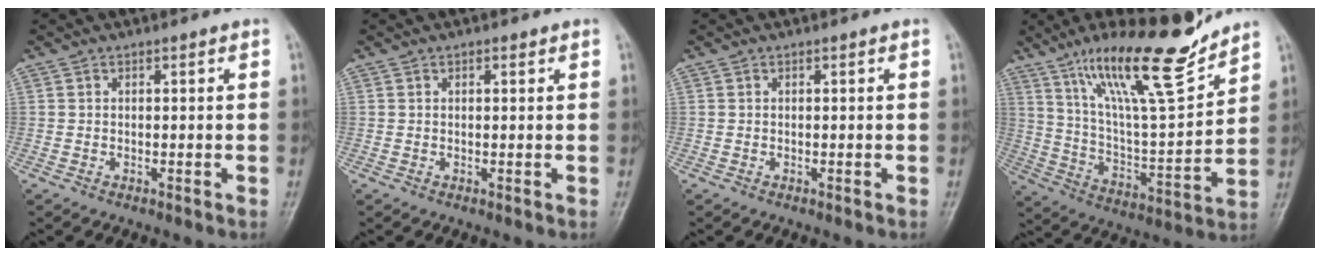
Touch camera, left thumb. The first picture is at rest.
{"total": 0.8, "force": [0.5, 0.4, 0.5], "torque": [-0.005, -0.001, 0.005]}
{"total": 0.0}
{"total": 19.8, "force": [14.4, 3.8, 13.1], "torque": [-0.190, -0.079, 0.254]}